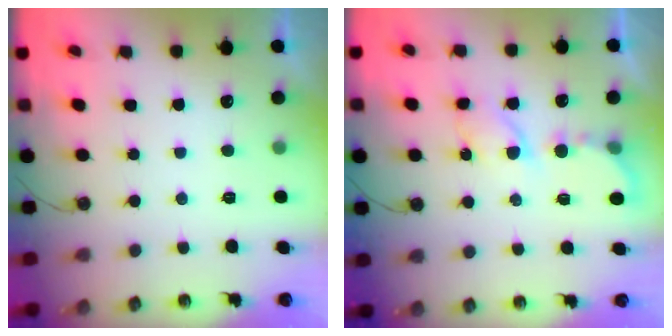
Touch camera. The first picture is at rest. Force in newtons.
{"total": 5.8, "press": 5.8, "slide": 0.6}